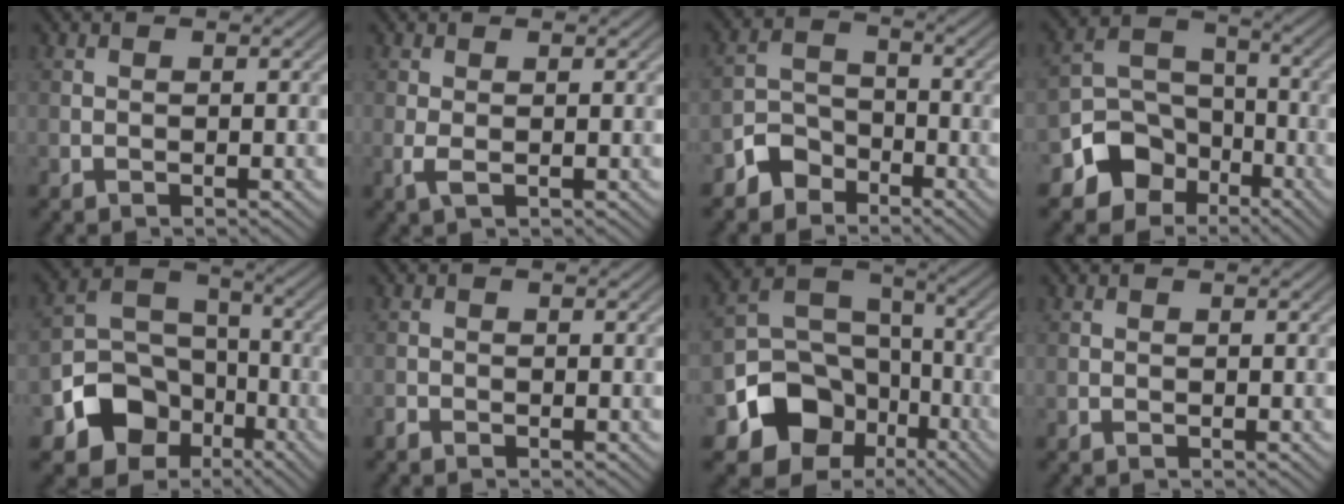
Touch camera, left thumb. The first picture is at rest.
{"total": 1.5, "force": [0.0, 0.4, 1.5], "torque": [-0.040, 0.001, -0.002]}
{"total": 4.7, "force": [-3.3, 3.1, 1.3], "torque": [-0.030, 0.004, -0.077]}
{"total": 8.5, "force": [-4.9, 6.3, 3.1], "torque": [-0.066, -0.010, -0.104]}
{"total": 10.0, "force": [-5.0, 7.5, 4.3], "torque": [-0.089, -0.016, -0.102]}
{"total": 0.7, "force": [-0.7, 0.1, 0.2], "torque": [-0.004, -0.001, -0.016]}
{"total": 11.9, "force": [-5.4, 9.1, 5.4], "torque": [-0.123, -0.026, -0.102]}
{"total": 0.0}